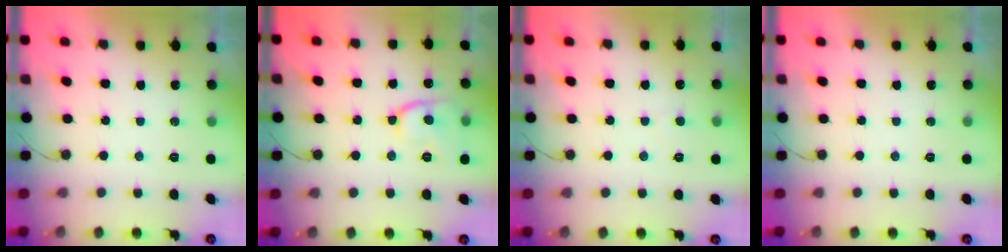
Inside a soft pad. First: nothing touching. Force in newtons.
{"total": 12.7, "press": 12.7, "slide": 1.2}
{"total": 2.0, "press": 2.0, "slide": 0.2}
{"total": 0.0}